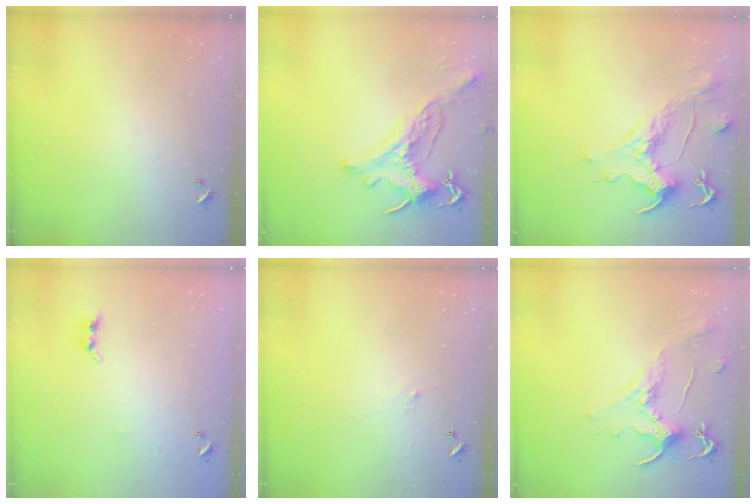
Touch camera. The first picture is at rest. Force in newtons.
{"total": 1.2, "press": 0.9, "slide": 0.9}
{"total": 2.6, "press": 2.1, "slide": 1.6}
{"total": 6.2, "press": 6.2, "slide": 0.2}
{"total": 1.2, "press": 0.8, "slide": 0.8}
{"total": 1.5, "press": 1.0, "slide": 1.1}